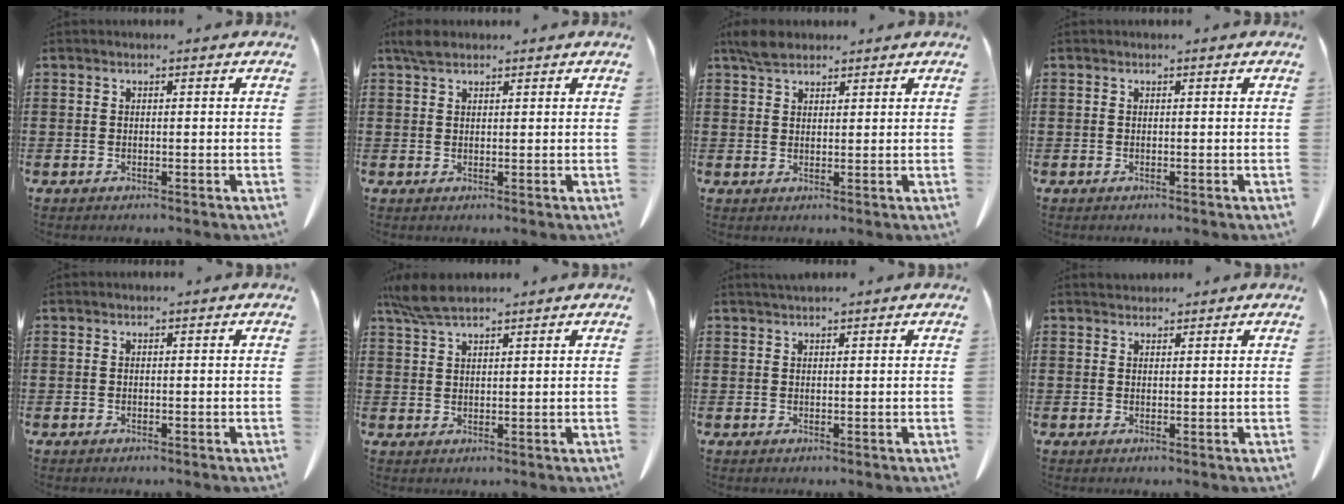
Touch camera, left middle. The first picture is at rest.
{"total": 2.0, "force": [1.5, 0.8, 1.0], "torque": [-0.024, 0.004, 0.028]}
{"total": 3.4, "force": [2.7, 1.4, 1.5], "torque": [-0.035, 0.006, 0.052]}
{"total": 0.0}
{"total": 0.0}
{"total": 5.3, "force": [4.1, 1.1, 3.1], "torque": [-0.070, -0.002, 0.077]}
{"total": 1.2, "force": [1.0, 0.1, 0.6], "torque": [-0.012, 0.000, 0.020]}
{"total": 1.3, "force": [1.3, 0.3, 0.1], "torque": [0.002, -0.003, 0.024]}